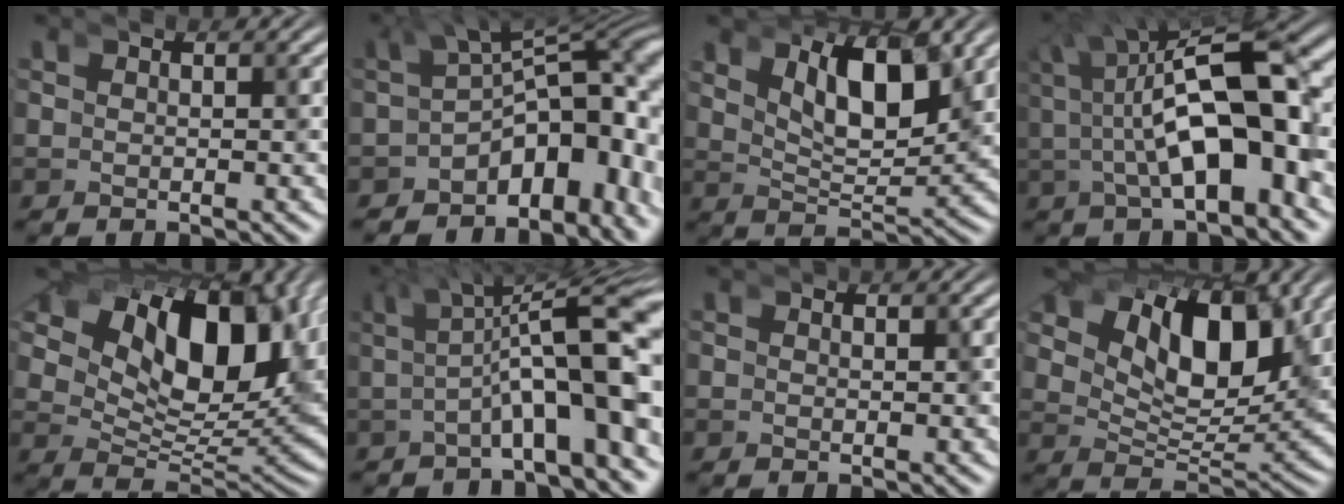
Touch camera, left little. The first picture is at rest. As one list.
[{"total": 7.1, "force": [-3.0, 3.5, 5.4], "torque": [-0.090, -0.037, -0.041]}, {"total": 6.2, "force": [1.1, 3.4, 5.1], "torque": [-0.091, -0.011, 0.017]}, {"total": 7.2, "force": [-2.4, 3.3, 5.9], "torque": [-0.109, -0.011, -0.034]}, {"total": 13.7, "force": [3.2, 8.5, 10.3], "torque": [-0.192, -0.011, 0.042]}, {"total": 6.7, "force": [-2.3, 1.4, 6.1], "torque": [-0.088, -0.002, -0.038]}, {"total": 0.6, "force": [-0.4, -0.4, -0.3], "torque": [-0.002, -0.005, -0.002]}, {"total": 10.2, "force": [2.7, 5.9, 7.8], "torque": [-0.148, -0.006, 0.035]}]